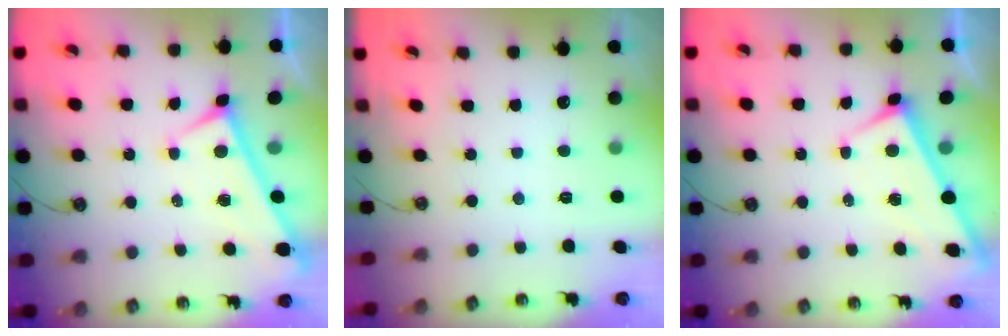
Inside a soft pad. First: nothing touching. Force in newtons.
{"total": 0.0}
{"total": 2.7, "press": 2.7, "slide": 0.3}